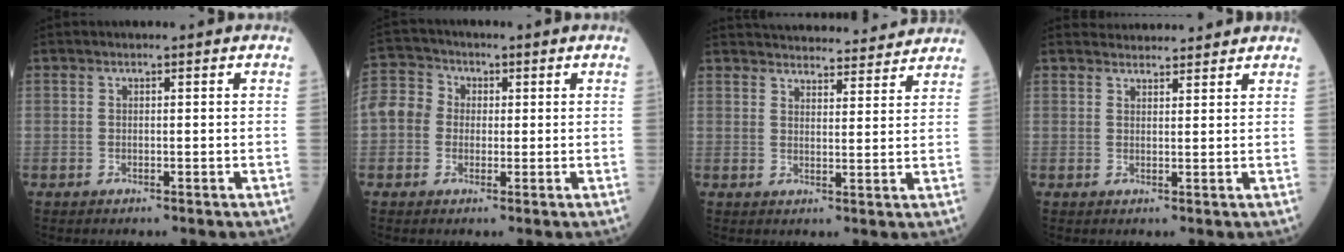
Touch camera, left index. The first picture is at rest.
{"total": 12.3, "force": [1.0, 11.3, 5.0], "torque": [-0.146, 0.051, 0.018]}
{"total": 16.3, "force": [15.7, 2.4, 3.6], "torque": [-0.037, 0.018, 0.203]}
{"total": 5.2, "force": [5.1, 0.9, 0.6], "torque": [-0.005, 0.023, 0.066]}